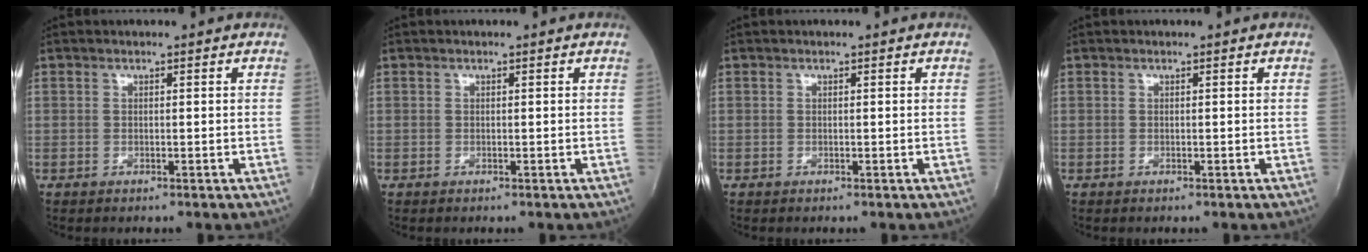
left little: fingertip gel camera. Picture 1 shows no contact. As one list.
[{"total": 0.0}, {"total": 0.0}, {"total": 0.0}]